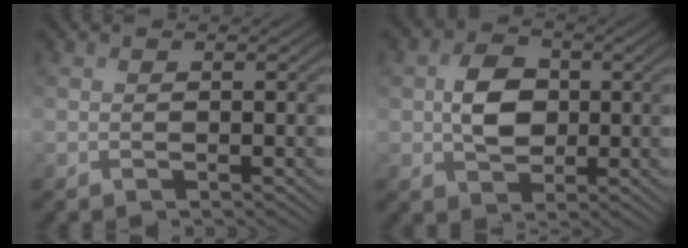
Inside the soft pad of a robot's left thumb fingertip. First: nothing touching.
{"total": 5.4, "force": [0.2, 4.1, 3.5], "torque": [-0.070, -0.001, 0.000]}